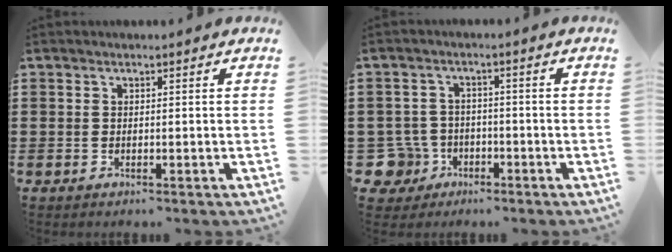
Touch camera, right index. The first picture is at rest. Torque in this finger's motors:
{"motor_torque": [-0.13, 0.47, 0.01, -0.04]}